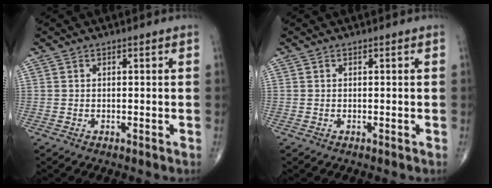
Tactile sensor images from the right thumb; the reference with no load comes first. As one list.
[{"total": 0.0}]